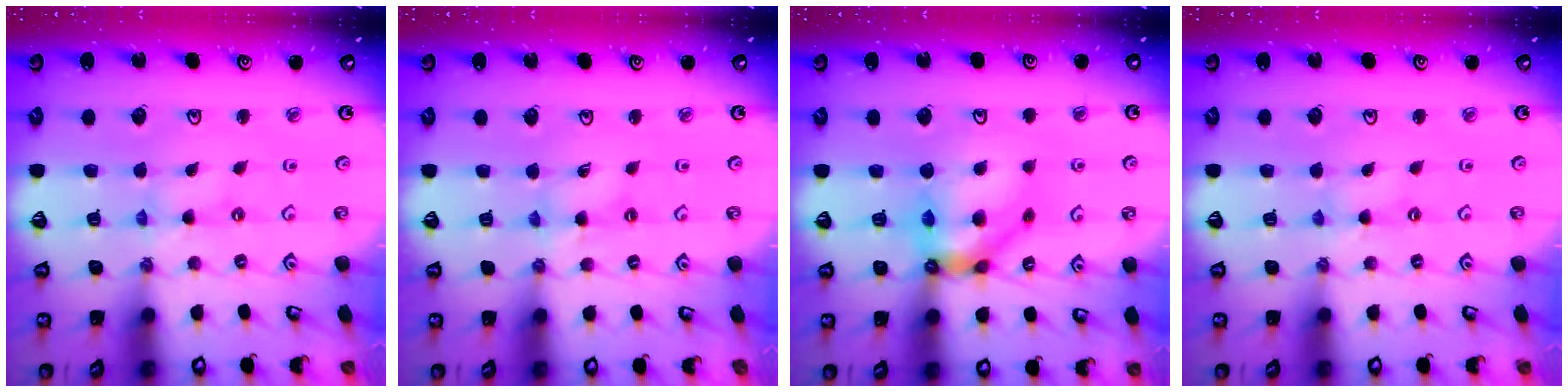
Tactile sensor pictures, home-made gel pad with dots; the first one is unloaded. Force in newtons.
{"total": 2.6, "press": 2.6, "slide": 0.4}
{"total": 11.5, "press": 11.4, "slide": 1.6}
{"total": 1.2, "press": 1.1, "slide": 0.2}